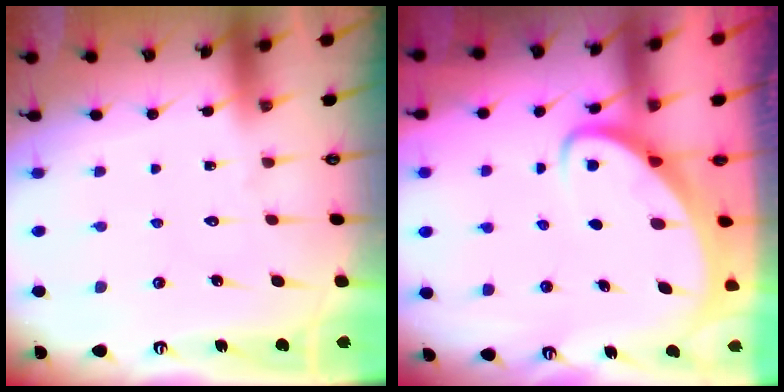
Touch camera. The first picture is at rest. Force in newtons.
{"total": 3.1, "press": 3.1, "slide": 0.4}